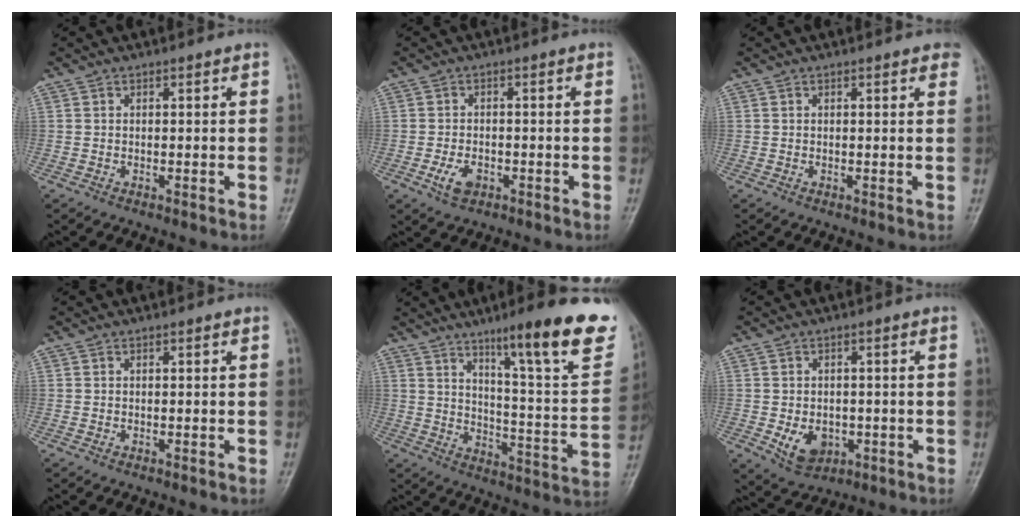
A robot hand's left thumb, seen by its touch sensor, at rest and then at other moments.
{"total": 3.7, "force": [-1.6, 2.3, 2.5], "torque": [-0.046, 0.004, -0.027]}
{"total": 2.4, "force": [1.6, 0.8, 1.7], "torque": [-0.010, 0.003, 0.015]}
{"total": 0.0}
{"total": 22.8, "force": [14.0, 3.4, 17.7], "torque": [-0.221, -0.066, 0.206]}
{"total": 6.1, "force": [-1.5, 4.5, 3.7], "torque": [-0.045, -0.001, -0.010]}